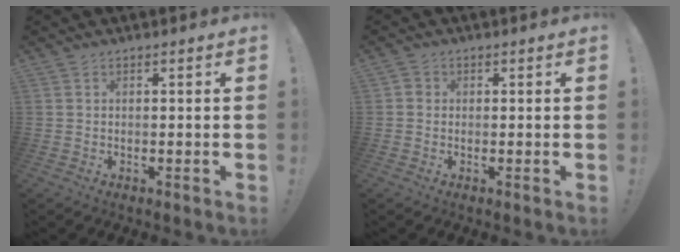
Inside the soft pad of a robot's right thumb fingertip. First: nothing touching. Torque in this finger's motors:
{"motor_torque": [-0.19, -0.10, -0.10, 0.18, -0.01]}